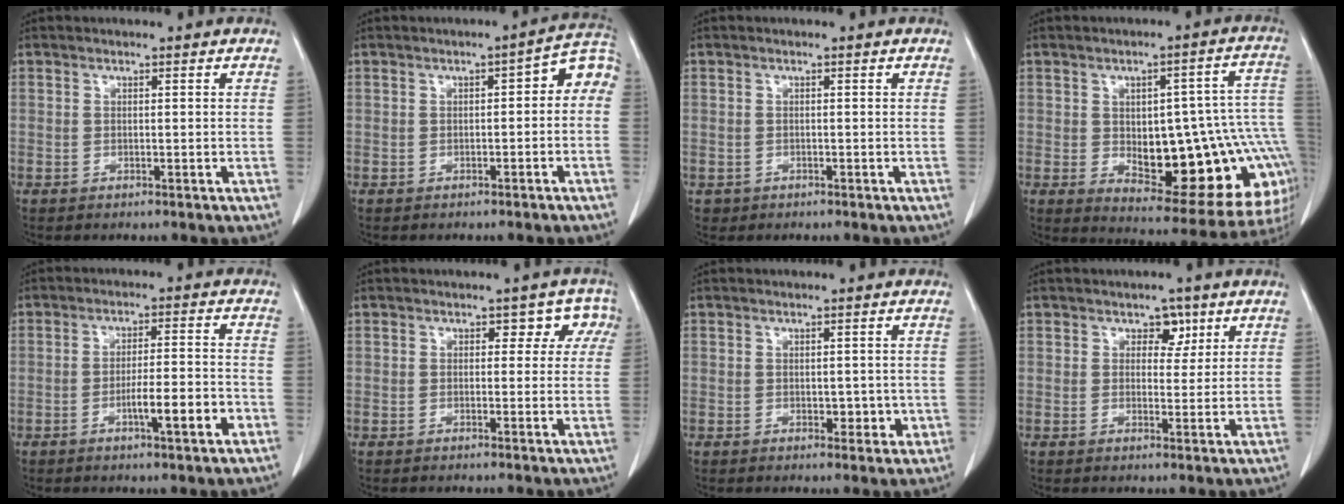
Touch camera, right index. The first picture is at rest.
{"total": 5.5, "force": [-0.5, 2.5, 4.9], "torque": [-0.055, 0.031, -0.010]}
{"total": 1.2, "force": [-0.5, 1.1, 0.0], "torque": [-0.010, 0.002, -0.005]}
{"total": 23.4, "force": [-3.1, 8.4, 21.7], "torque": [-0.200, 0.031, -0.013]}
{"total": 7.1, "force": [-2.9, 0.6, 6.5], "torque": [-0.099, 0.003, -0.044]}
{"total": 3.7, "force": [1.2, 2.7, 2.2], "torque": [0.002, 0.019, 0.005]}
{"total": 2.9, "force": [-0.5, 1.9, 2.1], "torque": [-0.018, 0.004, 0.001]}
{"total": 3.1, "force": [1.6, 2.1, 1.6], "torque": [-0.015, 0.003, 0.022]}